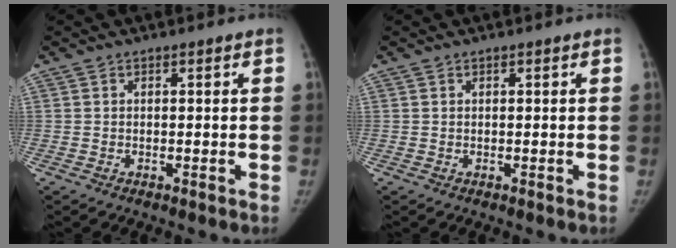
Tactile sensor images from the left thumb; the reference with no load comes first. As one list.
[{"total": 0.0}]